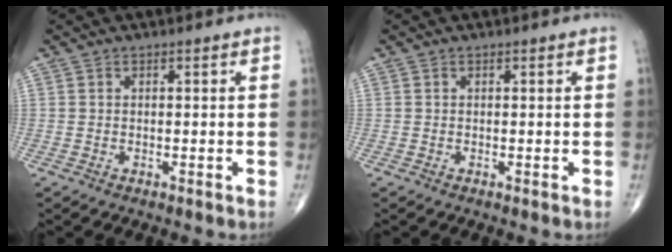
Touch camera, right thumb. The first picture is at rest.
{"total": 0.0}